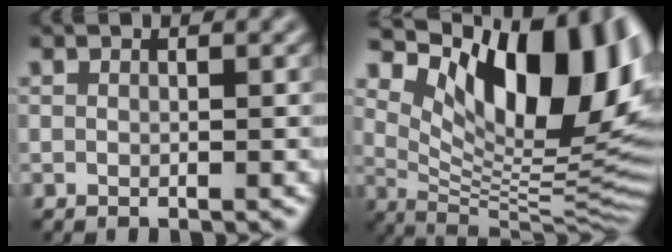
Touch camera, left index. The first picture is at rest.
{"total": 15.1, "force": [6.0, 6.8, 12.0], "torque": [-0.160, 0.001, 0.105]}